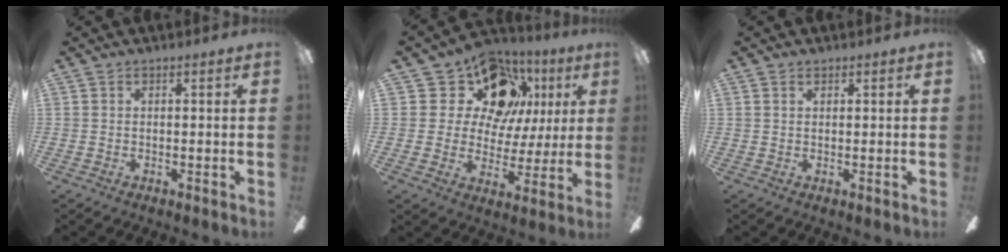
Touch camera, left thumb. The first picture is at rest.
{"total": 15.3, "force": [8.3, 10.3, 7.6], "torque": [-0.137, -0.029, 0.153]}
{"total": 0.8, "force": [0.5, 0.4, 0.4], "torque": [-0.007, 0.000, 0.010]}